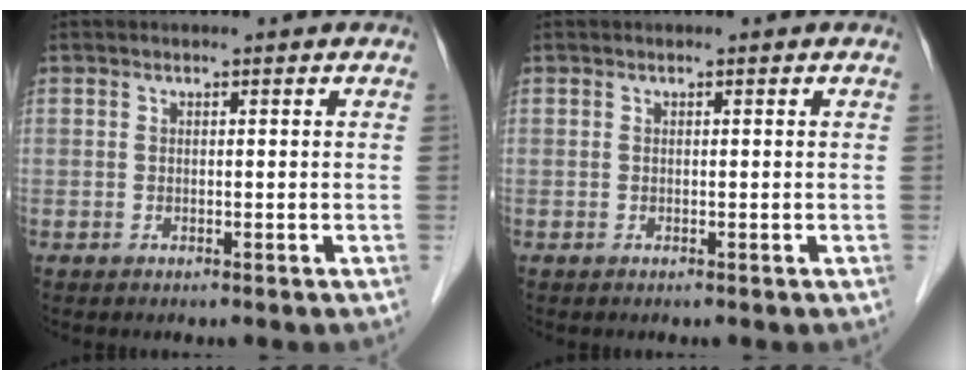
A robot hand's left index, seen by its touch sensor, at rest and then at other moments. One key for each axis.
{"total": 0.0}